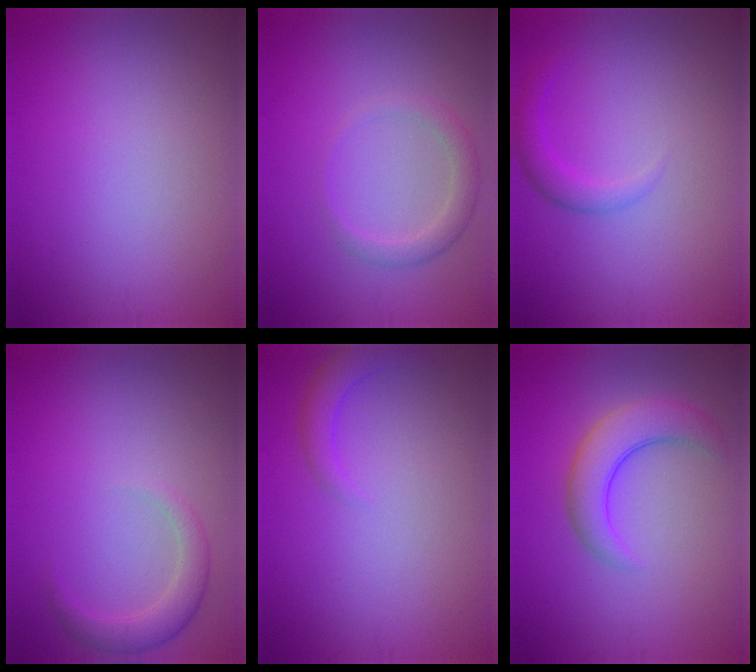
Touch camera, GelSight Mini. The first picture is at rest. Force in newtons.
{"total": 2.0, "press": 2.0, "slide": 0.2}
{"total": 1.9, "press": 1.9, "slide": 0.1}
{"total": 2.3, "press": 2.3, "slide": 0.2}
{"total": 2.0, "press": 1.9, "slide": 0.1}
{"total": 4.3, "press": 4.3, "slide": 0.3}